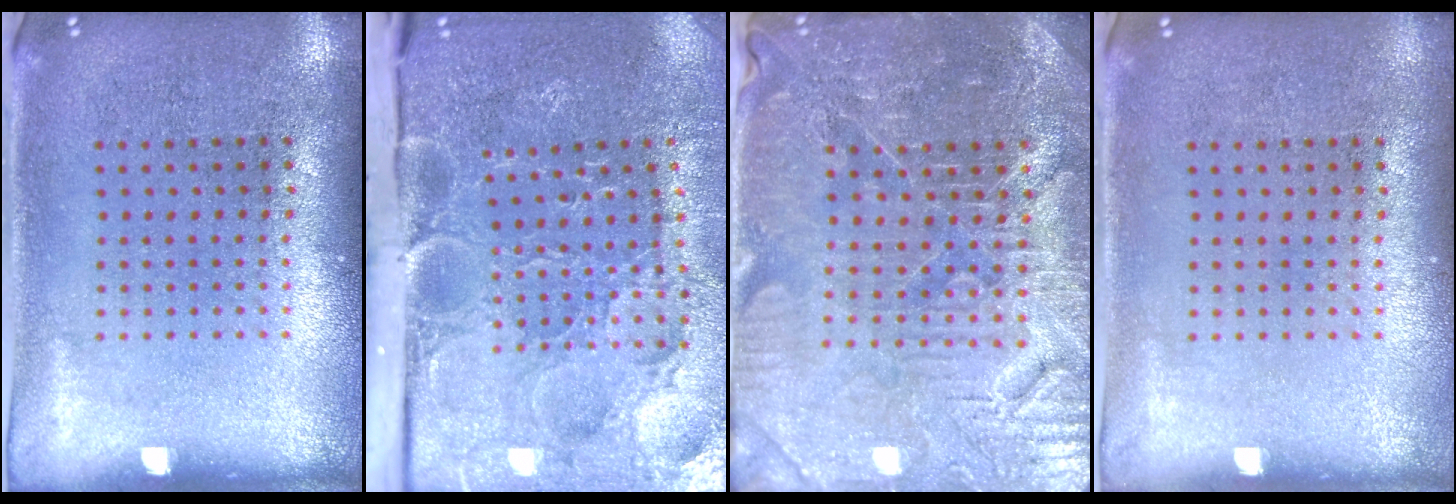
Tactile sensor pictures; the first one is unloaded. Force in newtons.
{"total": 4.1, "press": 3.7, "slide": 1.7}
{"total": 4.6, "press": 4.4, "slide": 1.3}
{"total": 0.0}